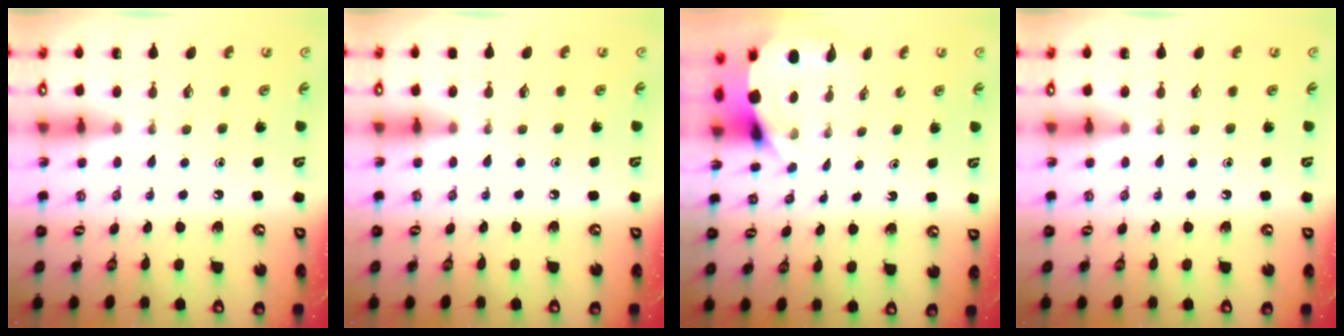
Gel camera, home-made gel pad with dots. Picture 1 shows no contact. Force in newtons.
{"total": 2.3, "press": 2.3, "slide": 0.4}
{"total": 3.9, "press": 3.8, "slide": 0.2}
{"total": 0.0}